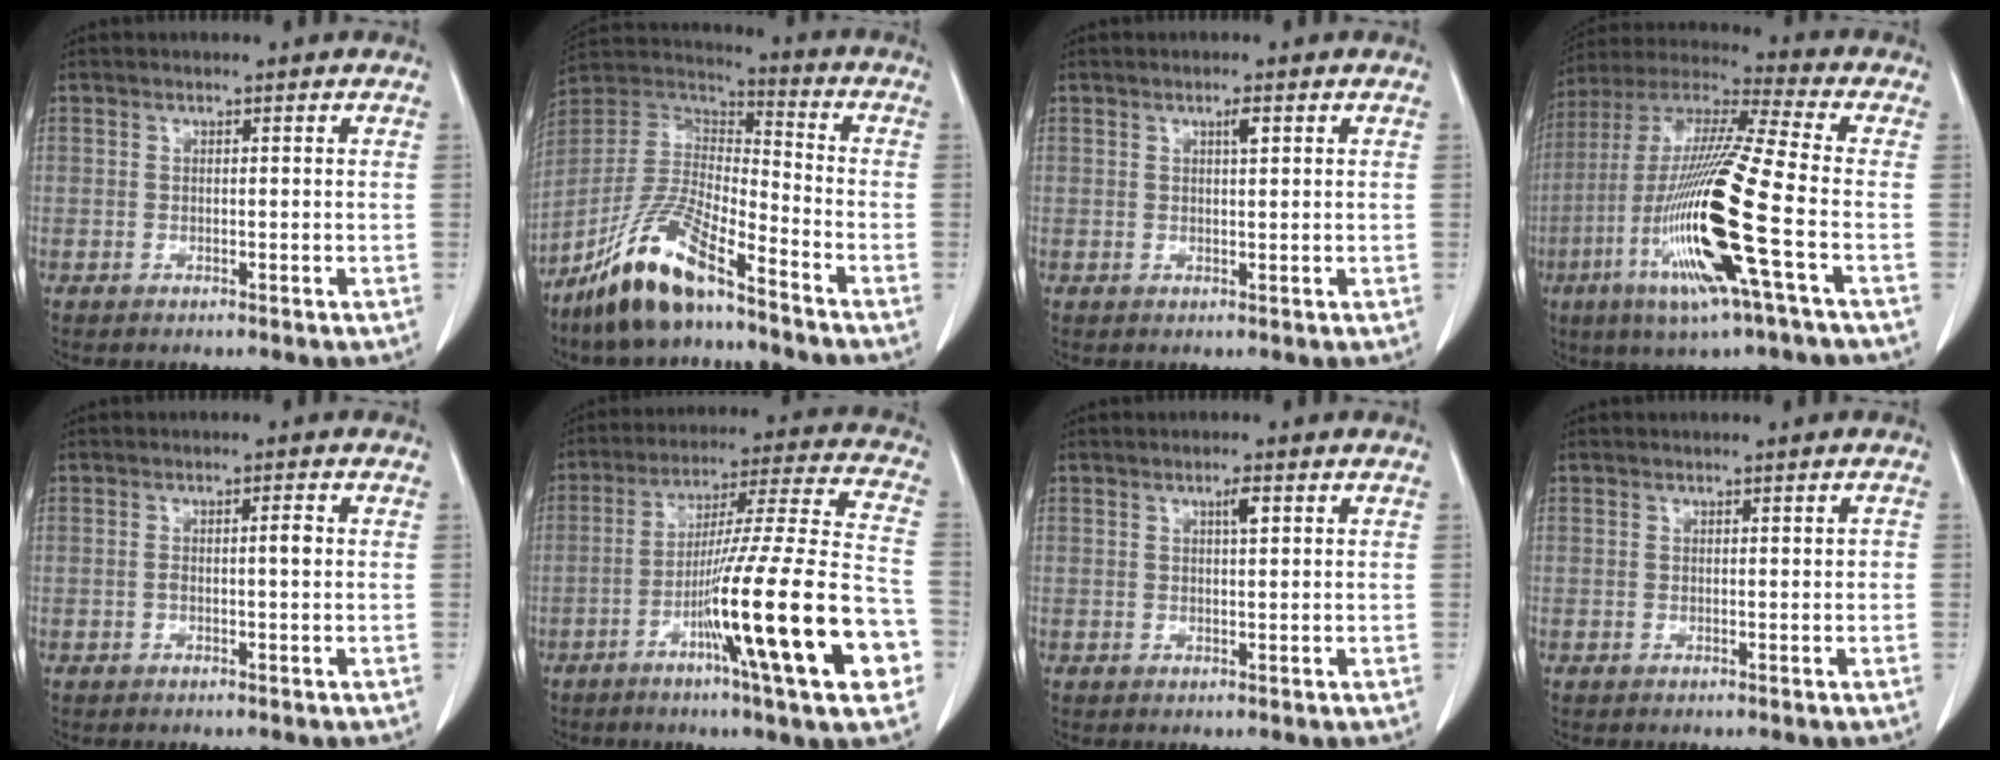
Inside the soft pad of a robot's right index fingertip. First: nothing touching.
{"total": 14.5, "force": [-10.1, 2.9, 10.0], "torque": [-0.207, -0.006, -0.192]}
{"total": 1.4, "force": [0.6, 0.2, 1.2], "torque": [-0.022, 0.000, 0.009]}
{"total": 20.3, "force": [-6.2, 0.0, 19.3], "torque": [-0.413, -0.027, -0.127]}
{"total": 1.9, "force": [-0.1, 0.1, 1.9], "torque": [-0.032, 0.004, -0.002]}
{"total": 23.1, "force": [-8.2, -0.2, 21.5], "torque": [-0.312, -0.018, -0.137]}
{"total": 1.8, "force": [0.8, 0.2, 1.6], "torque": [-0.028, 0.000, 0.012]}
{"total": 0.7, "force": [0.0, 0.2, 0.7], "torque": [-0.007, 0.001, 0.001]}